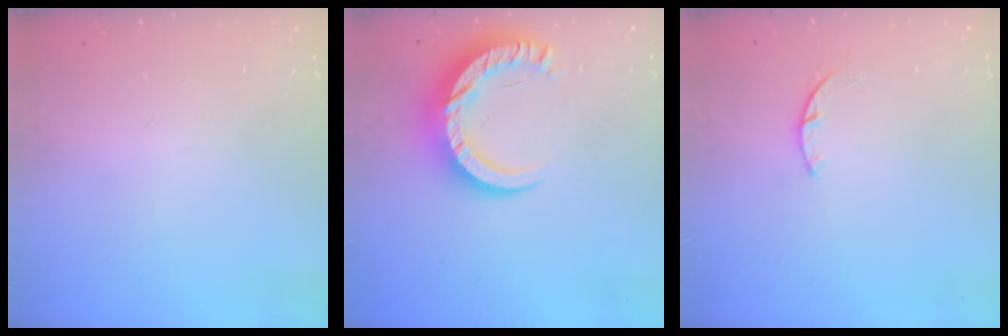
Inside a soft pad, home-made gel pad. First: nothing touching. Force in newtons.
{"total": 11.9, "press": 11.8, "slide": 0.9}
{"total": 1.4, "press": 1.4, "slide": 0.3}